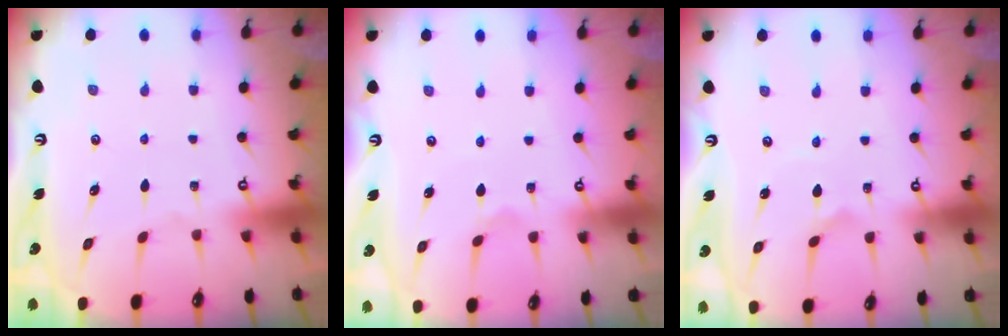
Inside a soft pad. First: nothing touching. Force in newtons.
{"total": 1.8, "press": 1.8, "slide": 0.4}
{"total": 0.9, "press": 0.9, "slide": 0.0}